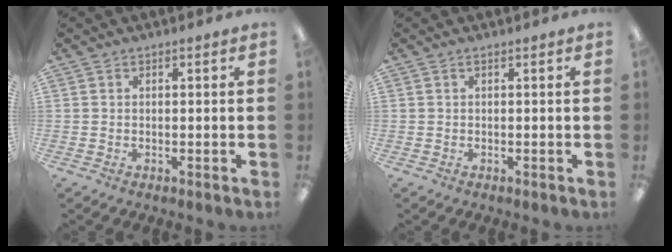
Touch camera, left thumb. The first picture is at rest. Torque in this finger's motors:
{"motor_torque": [0.00, 0.00, 0.04, -0.04, 0.00]}